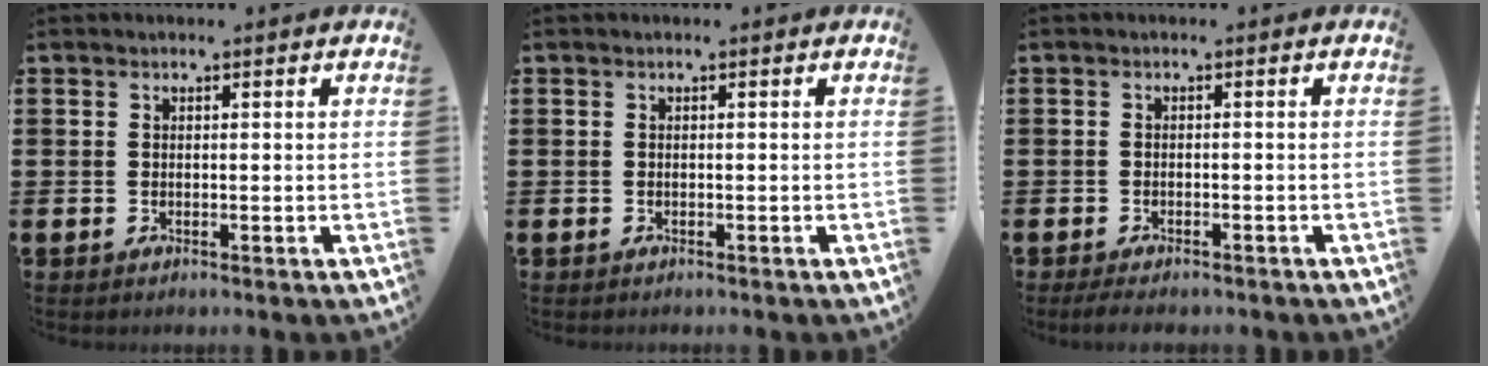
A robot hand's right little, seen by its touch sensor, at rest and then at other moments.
{"total": 0.0}
{"total": 1.3, "force": [-1.1, 0.3, 0.6], "torque": [-0.012, 0.001, -0.022]}